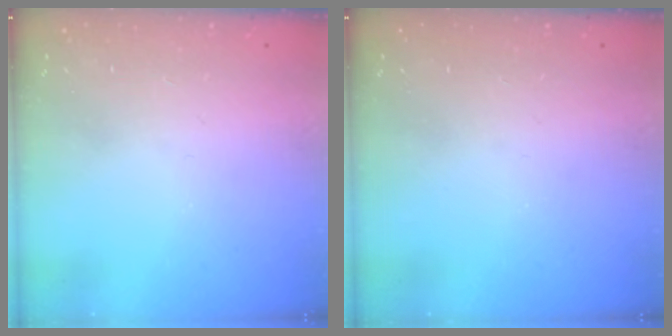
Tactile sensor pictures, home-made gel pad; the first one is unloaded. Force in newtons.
{"total": 0.0}